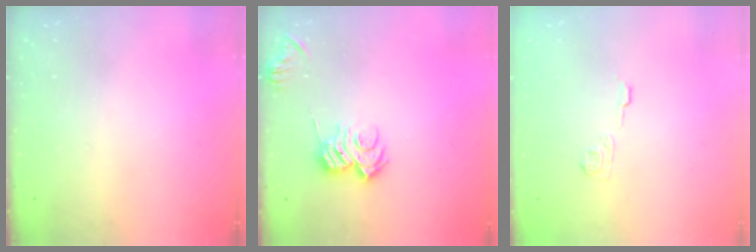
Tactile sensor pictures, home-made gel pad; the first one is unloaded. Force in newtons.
{"total": 8.2, "press": 8.2, "slide": 0.9}
{"total": 6.4, "press": 6.3, "slide": 1.5}